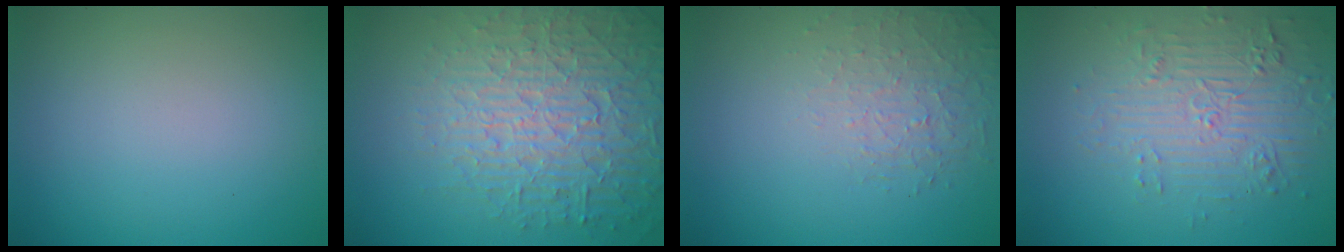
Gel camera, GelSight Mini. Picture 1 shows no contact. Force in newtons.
{"total": 7.4, "press": 7.2, "slide": 1.8}
{"total": 1.5, "press": 0.8, "slide": 1.3}
{"total": 4.2, "press": 3.8, "slide": 1.8}